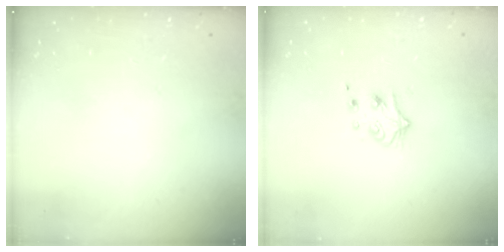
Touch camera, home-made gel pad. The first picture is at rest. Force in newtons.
{"total": 5.0, "press": 4.9, "slide": 0.6}